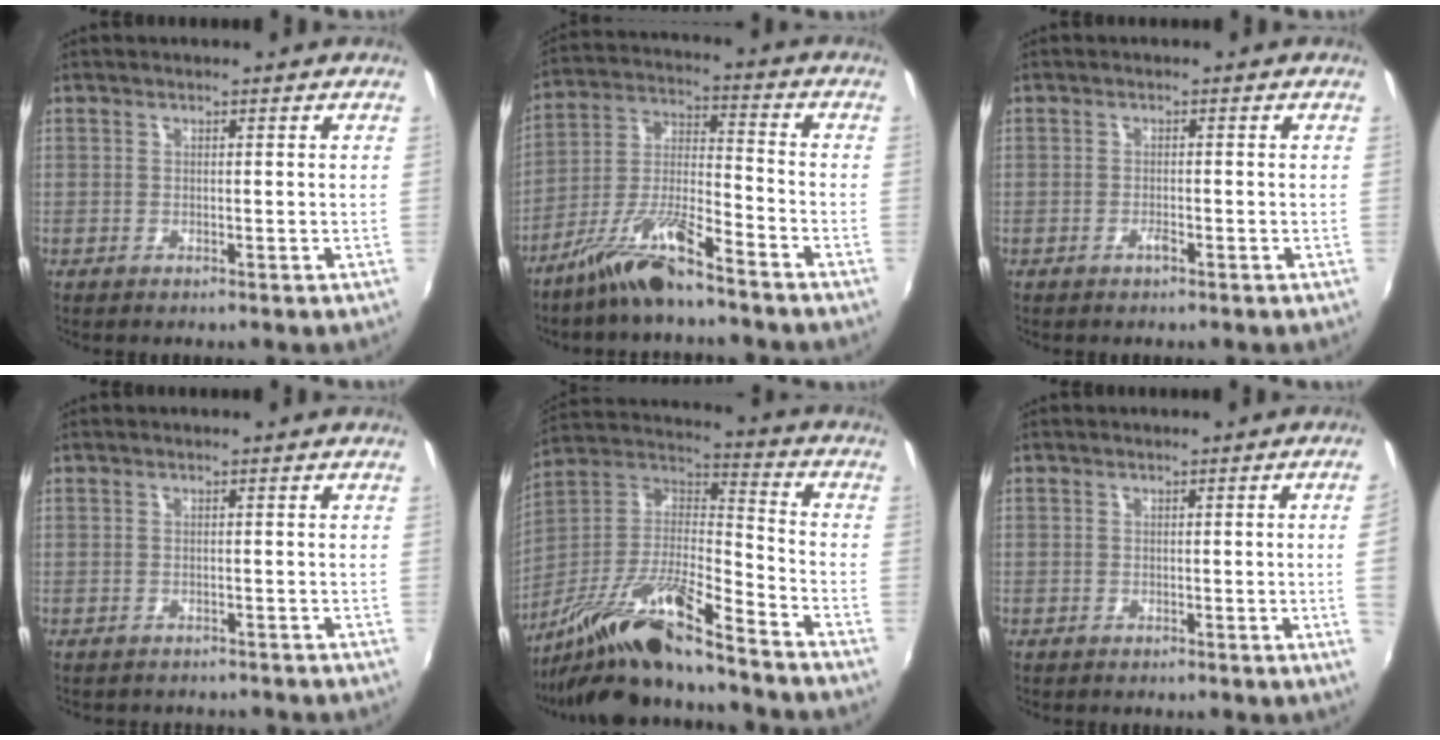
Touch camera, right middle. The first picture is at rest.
{"total": 10.6, "force": [-8.0, 1.5, 6.7], "torque": [-0.141, 0.009, -0.153]}
{"total": 1.2, "force": [-0.9, 0.4, 0.7], "torque": [-0.015, -0.001, -0.018]}
{"total": 2.6, "force": [-2.4, 0.8, 0.6], "torque": [-0.018, -0.013, -0.030]}
{"total": 17.9, "force": [-13.9, 2.3, 11.0], "torque": [-0.211, -0.016, -0.269]}
{"total": 2.2, "force": [-0.2, -1.1, 1.9], "torque": [-0.036, -0.008, -0.001]}